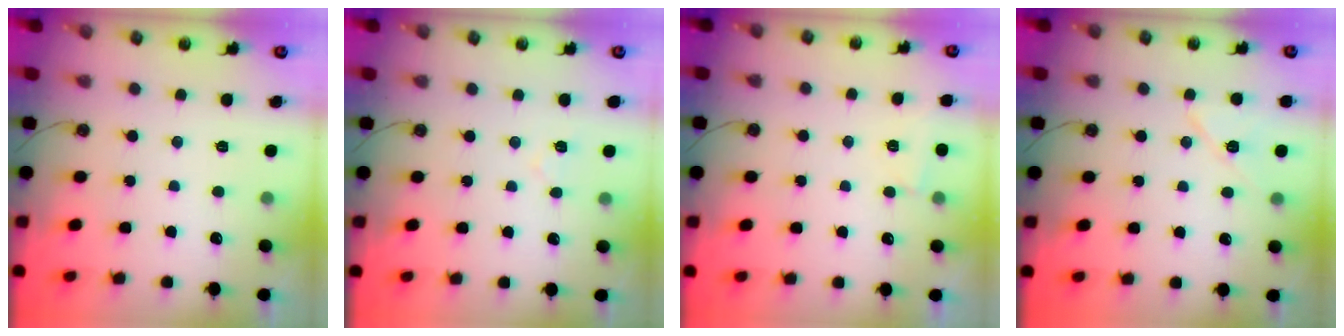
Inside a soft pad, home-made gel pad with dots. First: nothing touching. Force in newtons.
{"total": 4.7, "press": 4.2, "slide": 1.9}
{"total": 2.1, "press": 2.1, "slide": 0.4}
{"total": 7.9, "press": 7.6, "slide": 2.2}